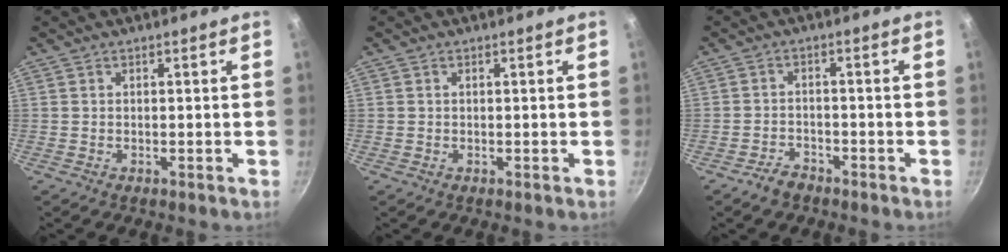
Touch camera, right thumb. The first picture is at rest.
{"total": 0.0}
{"total": 3.2, "force": [-2.6, 1.6, 1.0], "torque": [-0.018, 0.015, -0.046]}